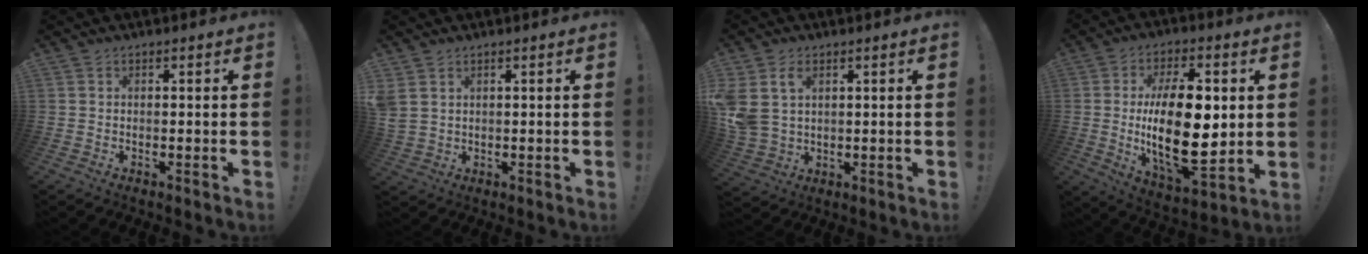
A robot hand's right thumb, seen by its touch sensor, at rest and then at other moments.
{"total": 3.4, "force": [1.7, 2.2, 1.9], "torque": [-0.042, 0.002, 0.037]}
{"total": 7.7, "force": [3.7, 5.2, 4.4], "torque": [-0.091, -0.008, 0.073]}
{"total": 24.4, "force": [1.3, 11.6, 21.4], "torque": [-0.385, -0.016, 0.023]}